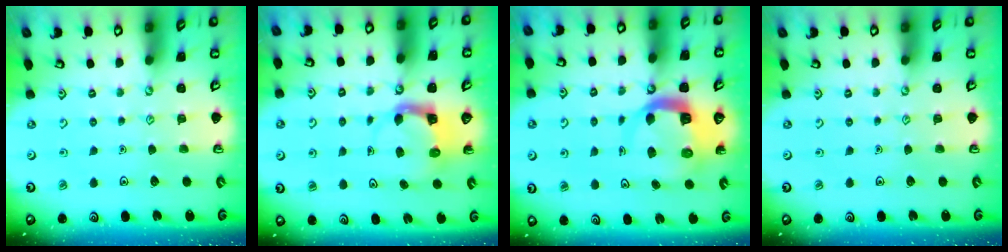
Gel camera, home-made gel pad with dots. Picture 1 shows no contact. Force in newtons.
{"total": 3.9, "press": 3.9, "slide": 0.4}
{"total": 9.0, "press": 8.9, "slide": 1.1}
{"total": 0.0}